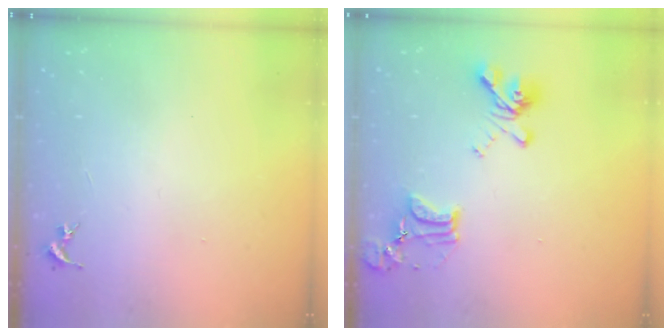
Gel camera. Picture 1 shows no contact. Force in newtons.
{"total": 16.9, "press": 16.8, "slide": 1.2}